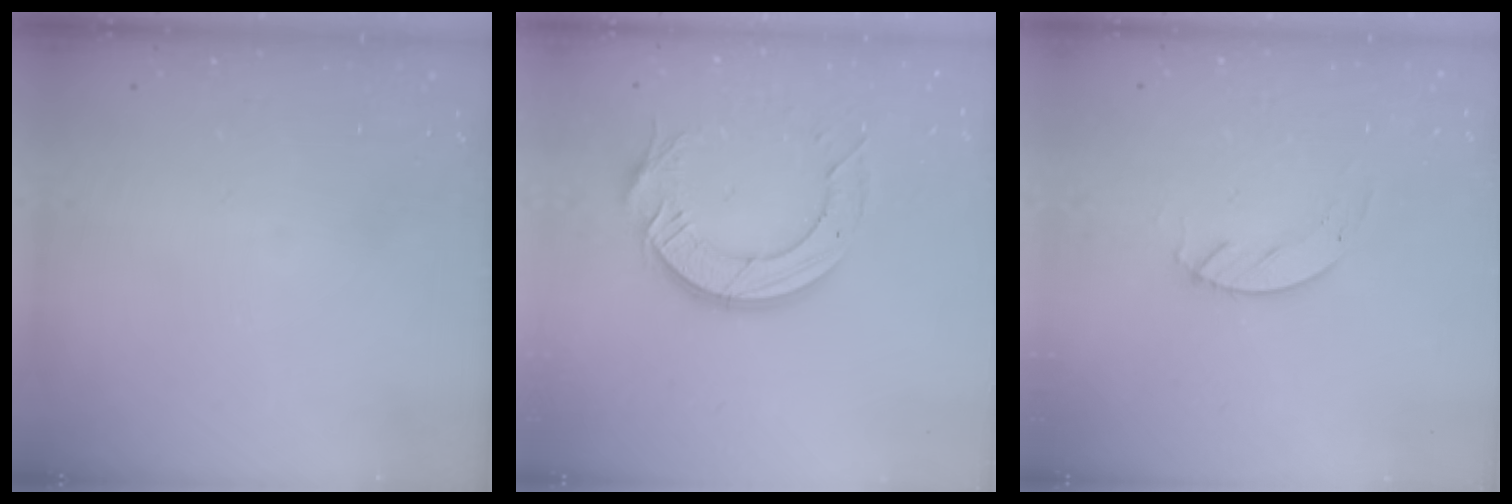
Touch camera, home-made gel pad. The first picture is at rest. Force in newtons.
{"total": 12.1, "press": 12.1, "slide": 1.0}
{"total": 2.4, "press": 2.4, "slide": 0.2}